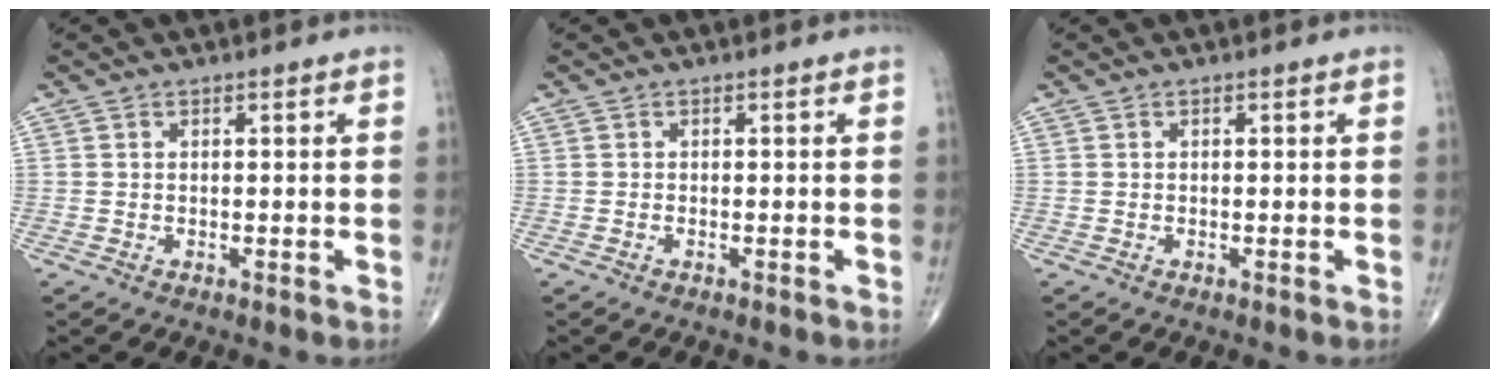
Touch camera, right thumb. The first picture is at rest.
{"total": 0.0}
{"total": 0.0}